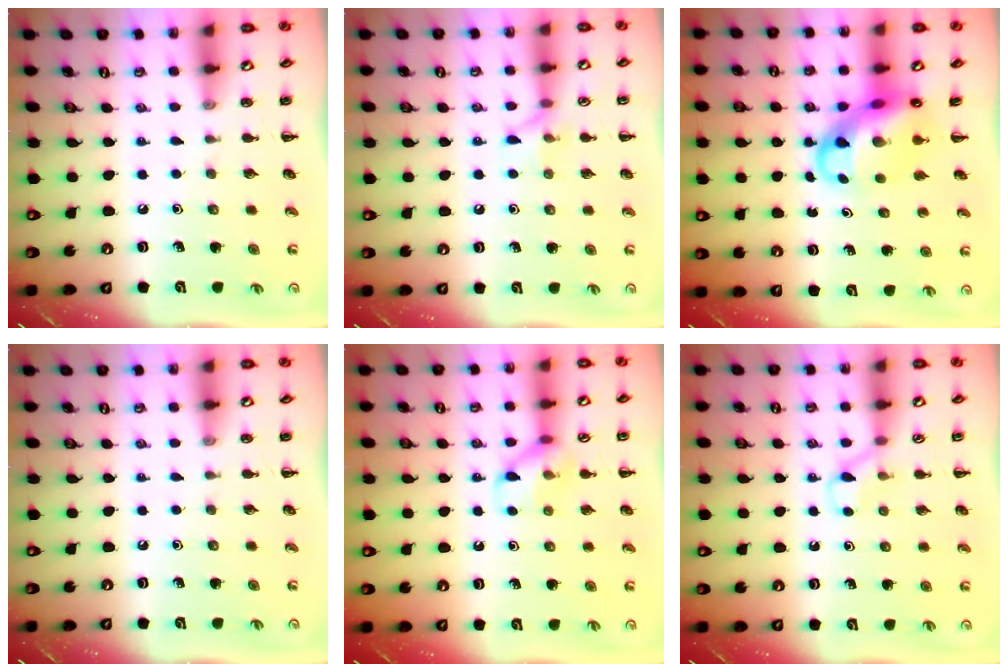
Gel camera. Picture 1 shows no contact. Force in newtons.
{"total": 5.8, "press": 5.6, "slide": 1.6}
{"total": 10.3, "press": 9.9, "slide": 2.6}
{"total": 0.0}
{"total": 9.9, "press": 9.9, "slide": 0.9}
{"total": 4.4, "press": 4.0, "slide": 1.6}